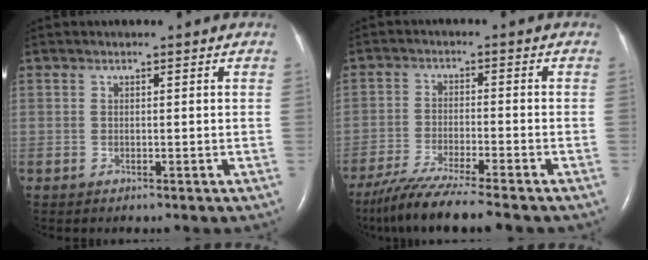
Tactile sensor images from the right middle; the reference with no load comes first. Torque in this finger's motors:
{"motor_torque": [1.06, -1.07, 0.29, 0.10]}